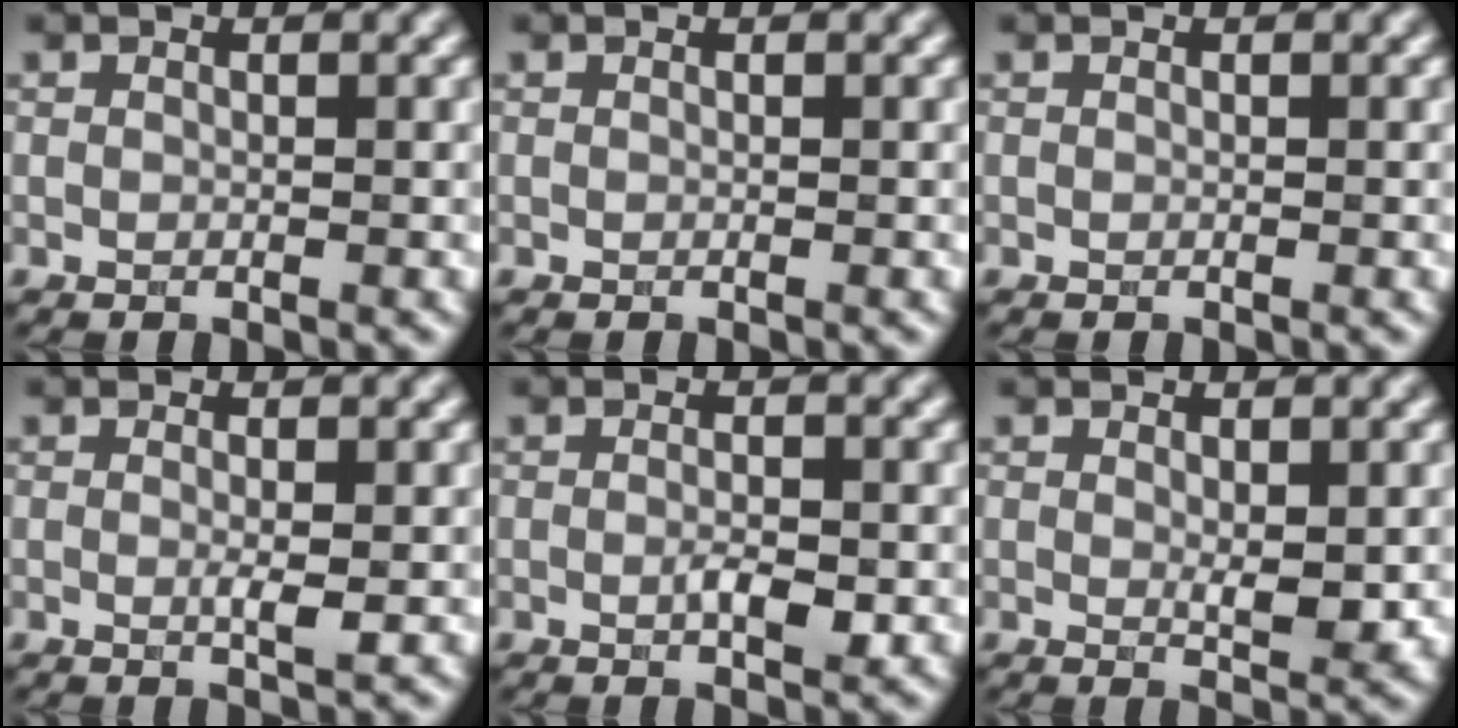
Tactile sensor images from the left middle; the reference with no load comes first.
{"total": 0.0}
{"total": 0.0}
{"total": 1.5, "force": [-0.1, 0.2, 1.5], "torque": [-0.026, -0.006, -0.002]}
{"total": 2.2, "force": [-0.4, 0.7, 2.0], "torque": [-0.038, -0.007, -0.007]}
{"total": 2.4, "force": [0.1, 0.7, 2.3], "torque": [-0.035, -0.009, 0.005]}